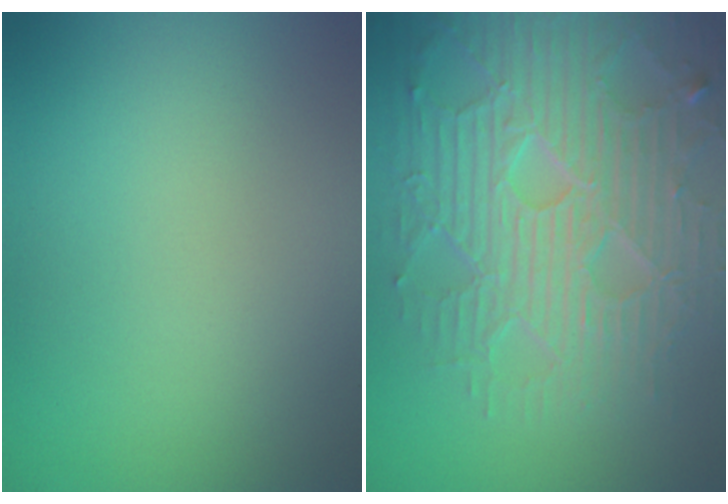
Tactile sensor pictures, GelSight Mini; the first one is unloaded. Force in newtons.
{"total": 8.0, "press": 6.1, "slide": 5.1}